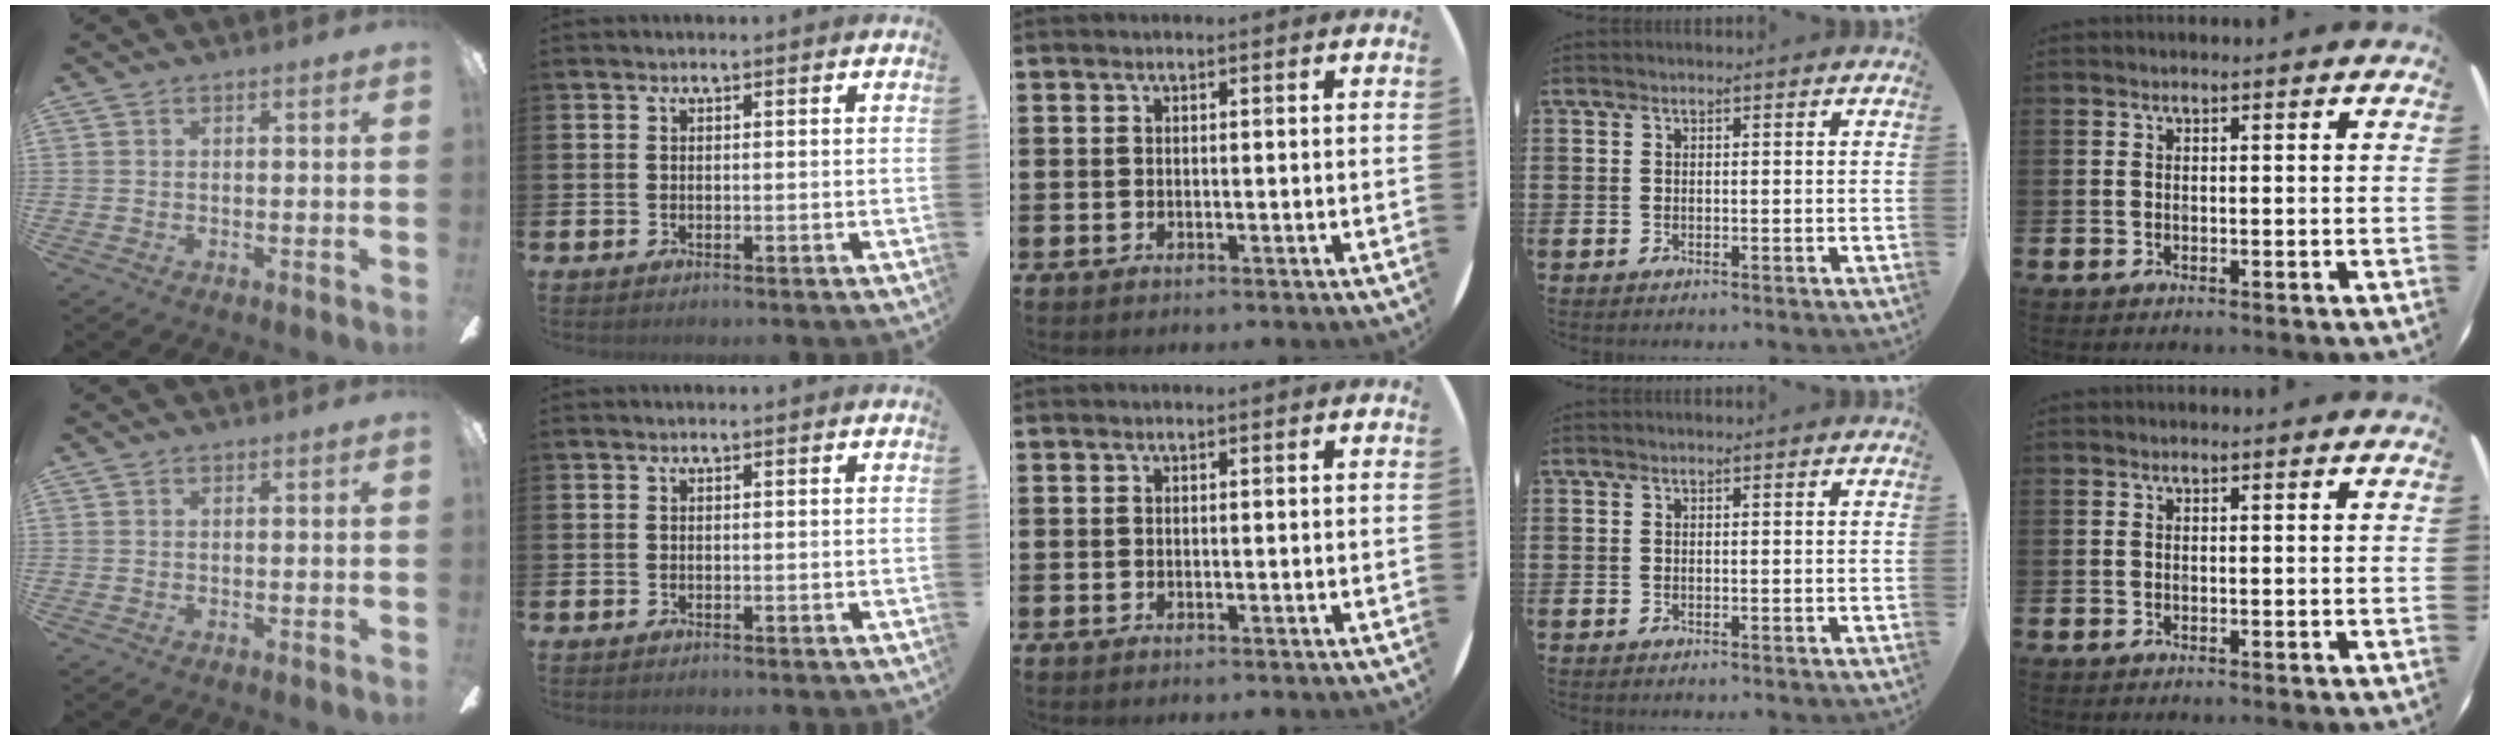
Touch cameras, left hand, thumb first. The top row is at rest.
{}